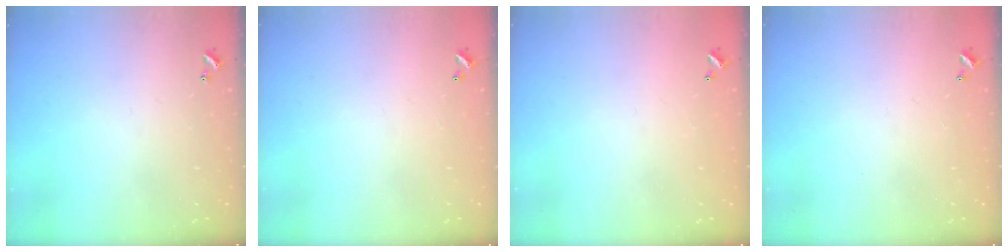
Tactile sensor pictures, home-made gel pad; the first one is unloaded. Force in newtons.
{"total": 2.9, "press": 2.9, "slide": 0.1}
{"total": 2.7, "press": 2.7, "slide": 0.1}
{"total": 2.9, "press": 2.9, "slide": 0.1}